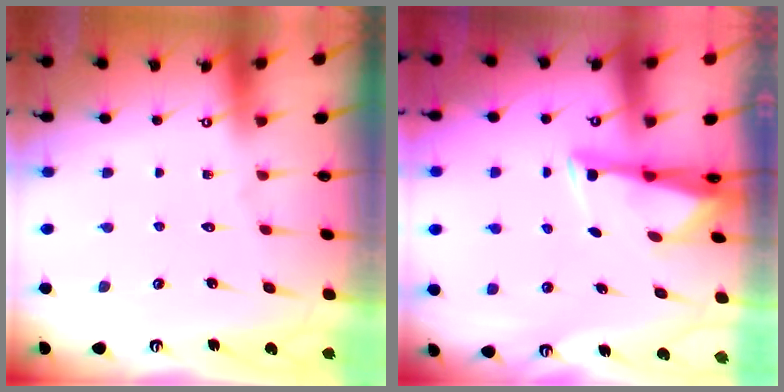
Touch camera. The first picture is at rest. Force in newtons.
{"total": 3.0, "press": 2.9, "slide": 0.9}